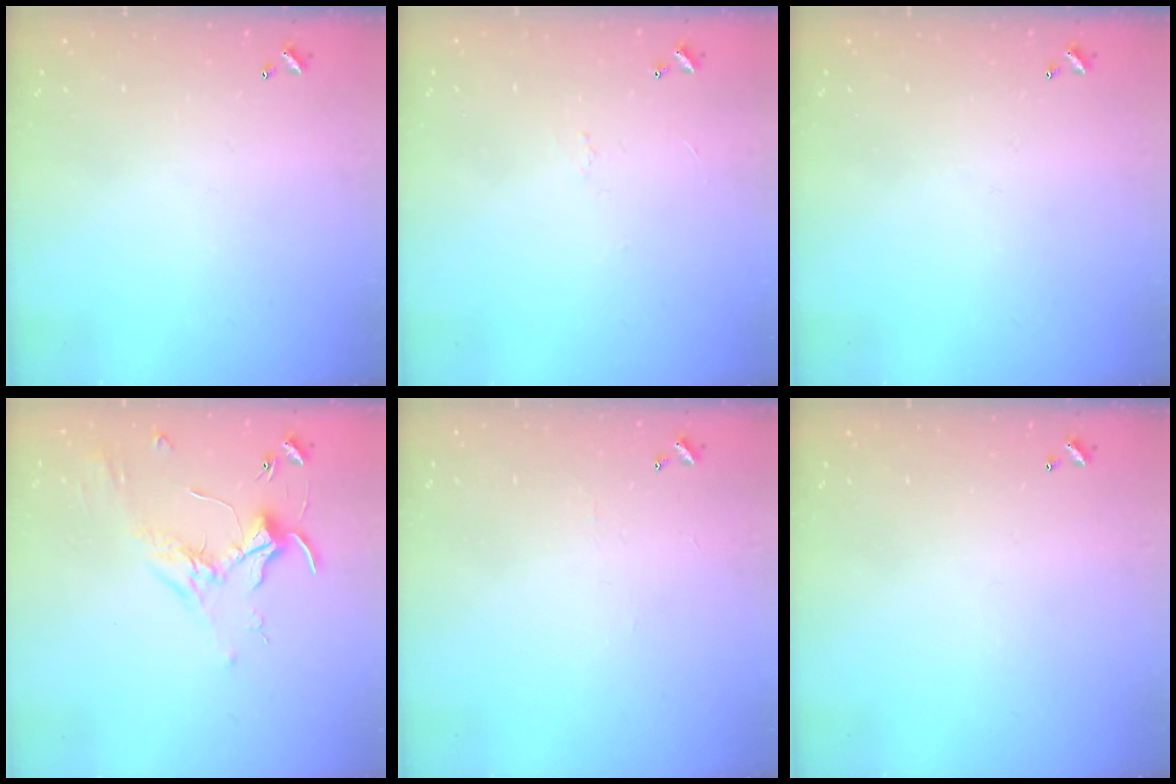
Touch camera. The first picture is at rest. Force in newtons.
{"total": 2.3, "press": 2.2, "slide": 0.6}
{"total": 0.0}
{"total": 1.7, "press": 1.6, "slide": 0.4}
{"total": 2.2, "press": 2.2, "slide": 0.4}
{"total": 0.0}